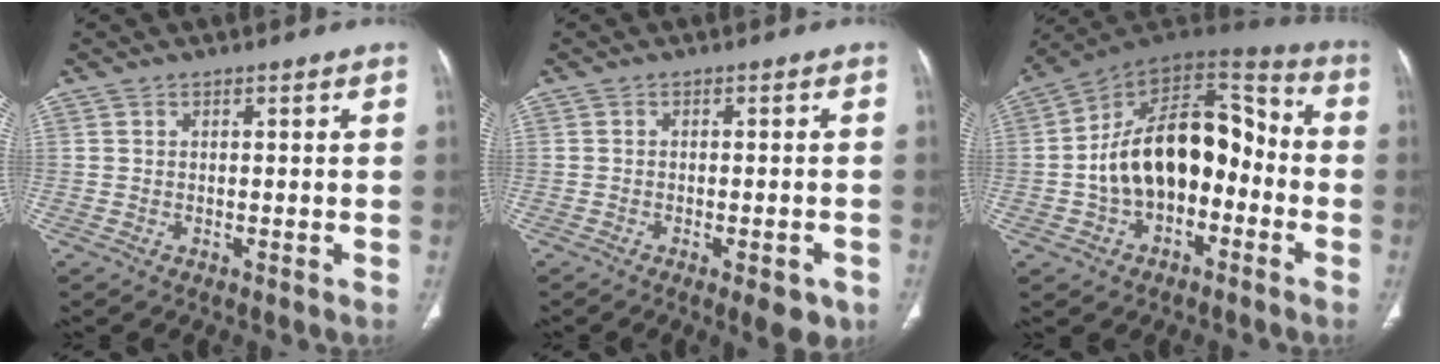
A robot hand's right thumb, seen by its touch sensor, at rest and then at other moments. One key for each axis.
{"total": 5.5, "fx": -2.8, "fy": 1.9, "fz": 4.4, "tx": -0.045, "ty": 0.004, "tz": -0.030}
{"total": 20.0, "fx": -3.0, "fy": 12.6, "fz": 15.2, "tx": -0.212, "ty": 0.063, "tz": -0.054}